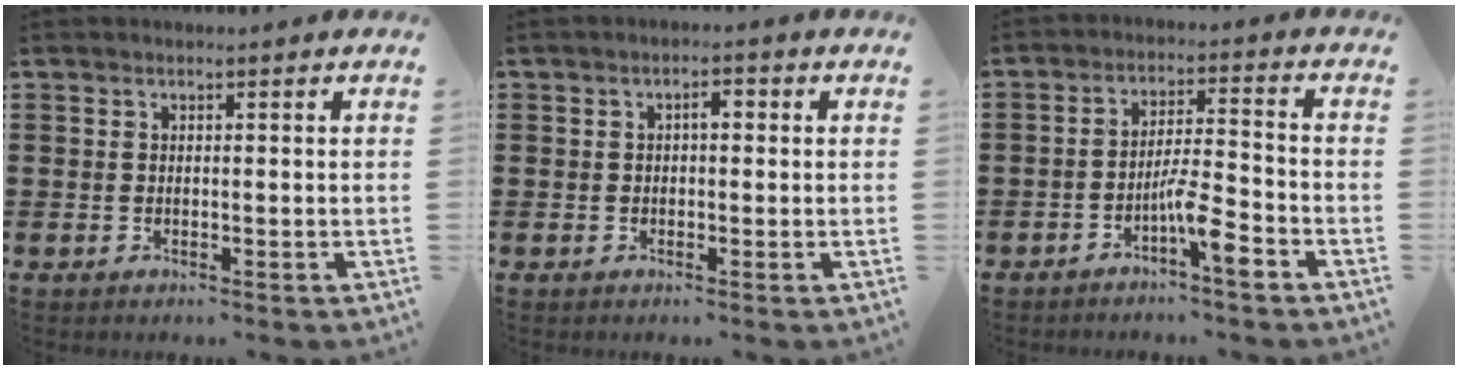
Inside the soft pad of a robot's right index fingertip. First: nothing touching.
{"total": 1.8, "force": [0.1, 0.9, 1.6], "torque": [-0.023, 0.003, -0.001]}
{"total": 6.9, "force": [-3.8, 1.0, 5.7], "torque": [-0.106, 0.002, -0.070]}